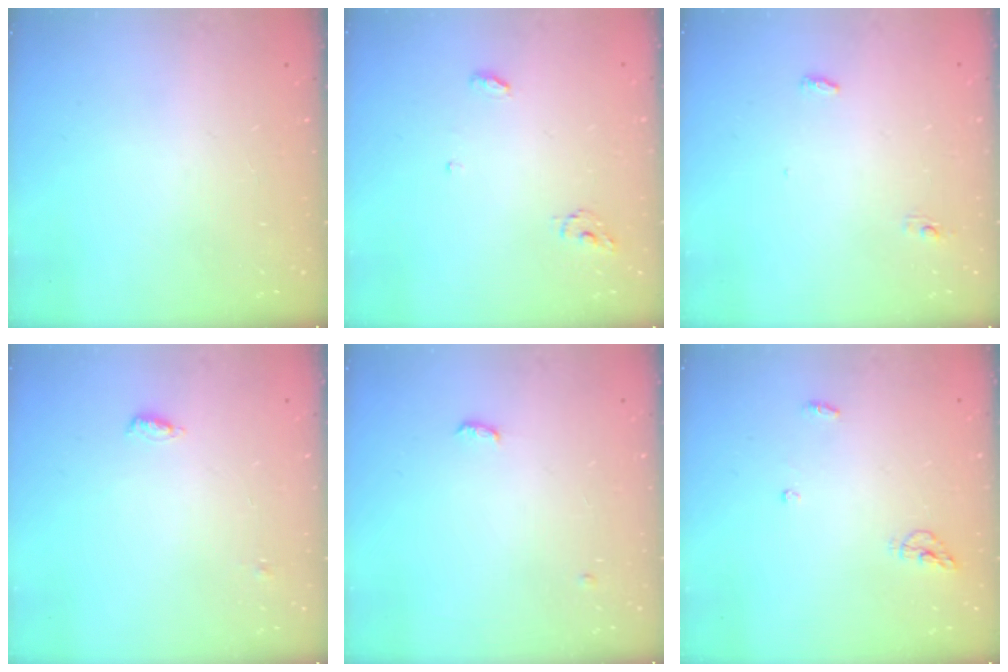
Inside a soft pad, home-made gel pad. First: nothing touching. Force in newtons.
{"total": 3.5, "press": 3.5, "slide": 0.3}
{"total": 3.6, "press": 3.5, "slide": 0.9}
{"total": 4.5, "press": 4.3, "slide": 1.2}
{"total": 7.6, "press": 4.2, "slide": 6.4}
{"total": 4.7, "press": 4.7, "slide": 0.2}